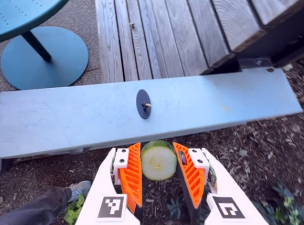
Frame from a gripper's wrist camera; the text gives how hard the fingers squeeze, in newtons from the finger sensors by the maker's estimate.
{"total": 10.5, "left": 10.4, "right": 10.6}